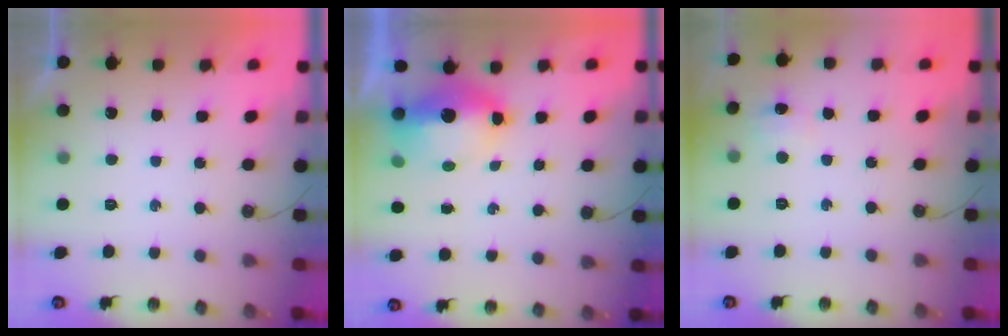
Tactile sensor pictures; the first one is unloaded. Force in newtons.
{"total": 8.5, "press": 8.4, "slide": 0.9}
{"total": 6.5, "press": 6.4, "slide": 0.9}